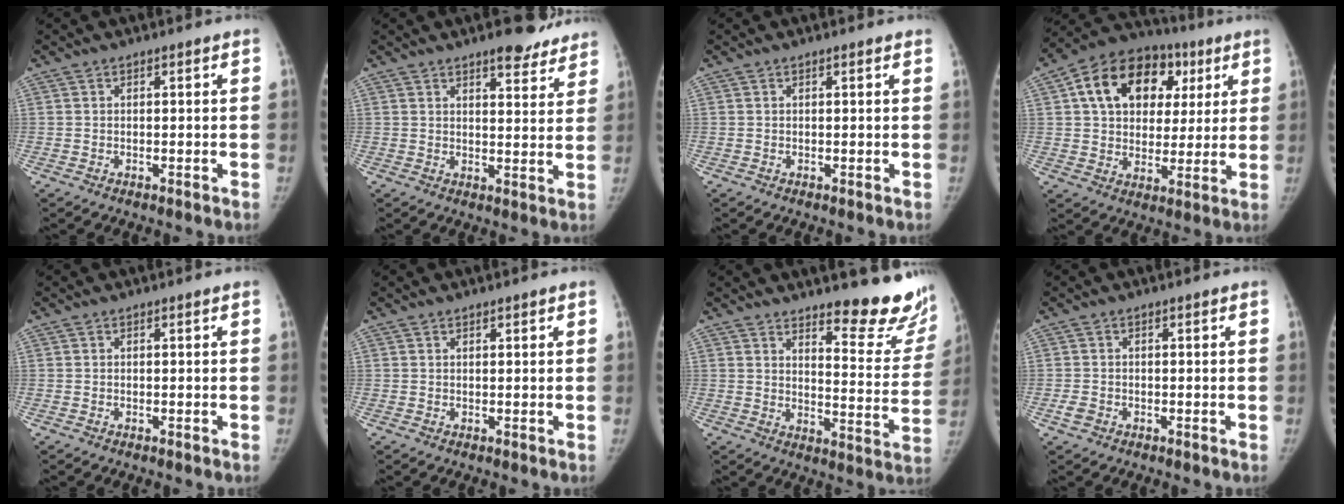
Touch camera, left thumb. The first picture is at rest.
{"total": 8.9, "force": [7.1, 3.1, 4.4], "torque": [-0.023, -0.040, 0.087]}
{"total": 0.9, "force": [0.7, 0.2, 0.5], "torque": [-0.006, 0.001, 0.008]}
{"total": 19.7, "force": [6.6, 14.3, 11.9], "torque": [-0.155, 0.018, 0.102]}
{"total": 0.0}
{"total": 0.6, "force": [0.5, 0.3, 0.3], "torque": [0.000, -0.002, 0.008]}
{"total": 16.9, "force": [13.0, 4.4, 9.8], "torque": [-0.080, -0.119, 0.162]}
{"total": 1.7, "force": [-1.0, 1.3, 0.6], "torque": [-0.008, 0.002, -0.016]}